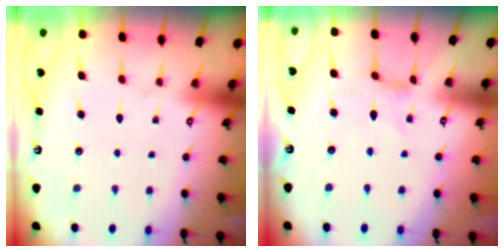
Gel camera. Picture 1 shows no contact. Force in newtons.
{"total": 0.0}